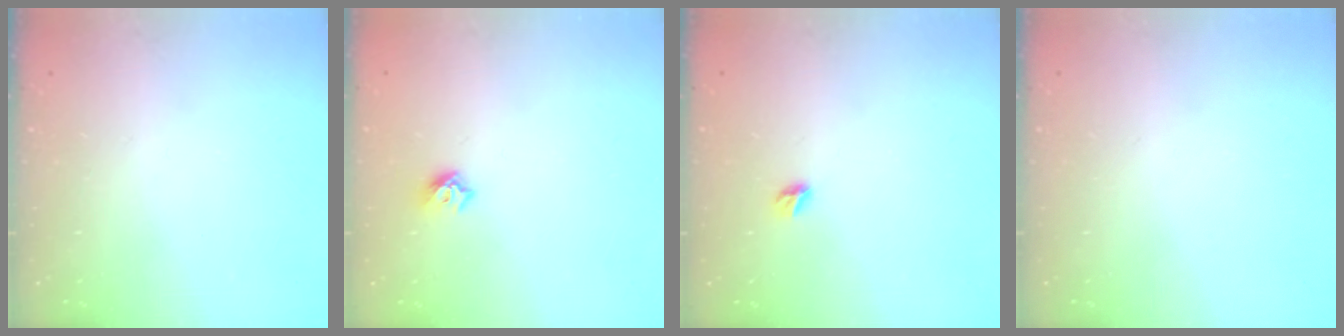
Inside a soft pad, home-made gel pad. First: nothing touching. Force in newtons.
{"total": 5.4, "press": 5.3, "slide": 1.0}
{"total": 5.1, "press": 5.1, "slide": 0.5}
{"total": 0.0}